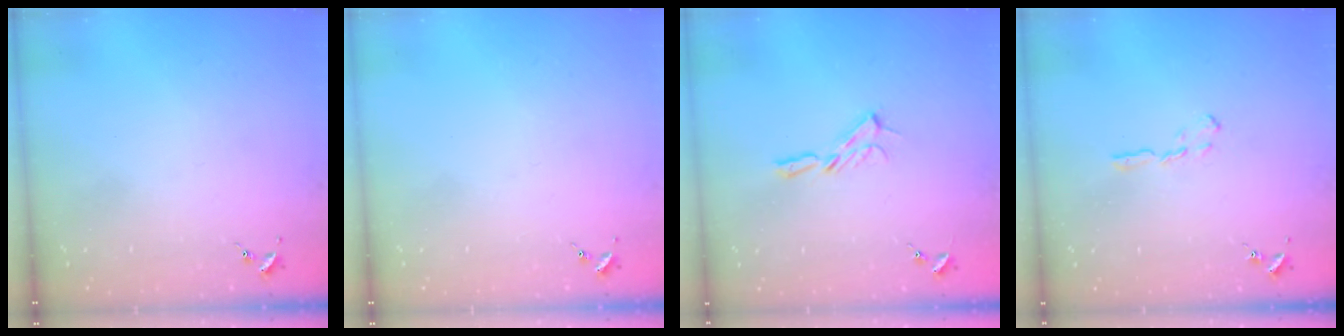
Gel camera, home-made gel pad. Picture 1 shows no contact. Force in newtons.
{"total": 0.0}
{"total": 5.9, "press": 5.9, "slide": 0.5}
{"total": 3.9, "press": 3.9, "slide": 0.4}